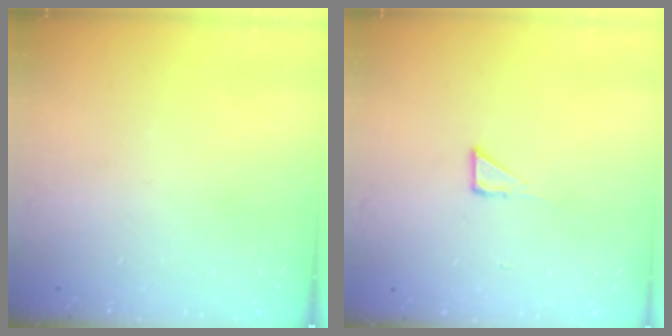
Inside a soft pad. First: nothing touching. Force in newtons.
{"total": 2.7, "press": 2.7, "slide": 0.2}